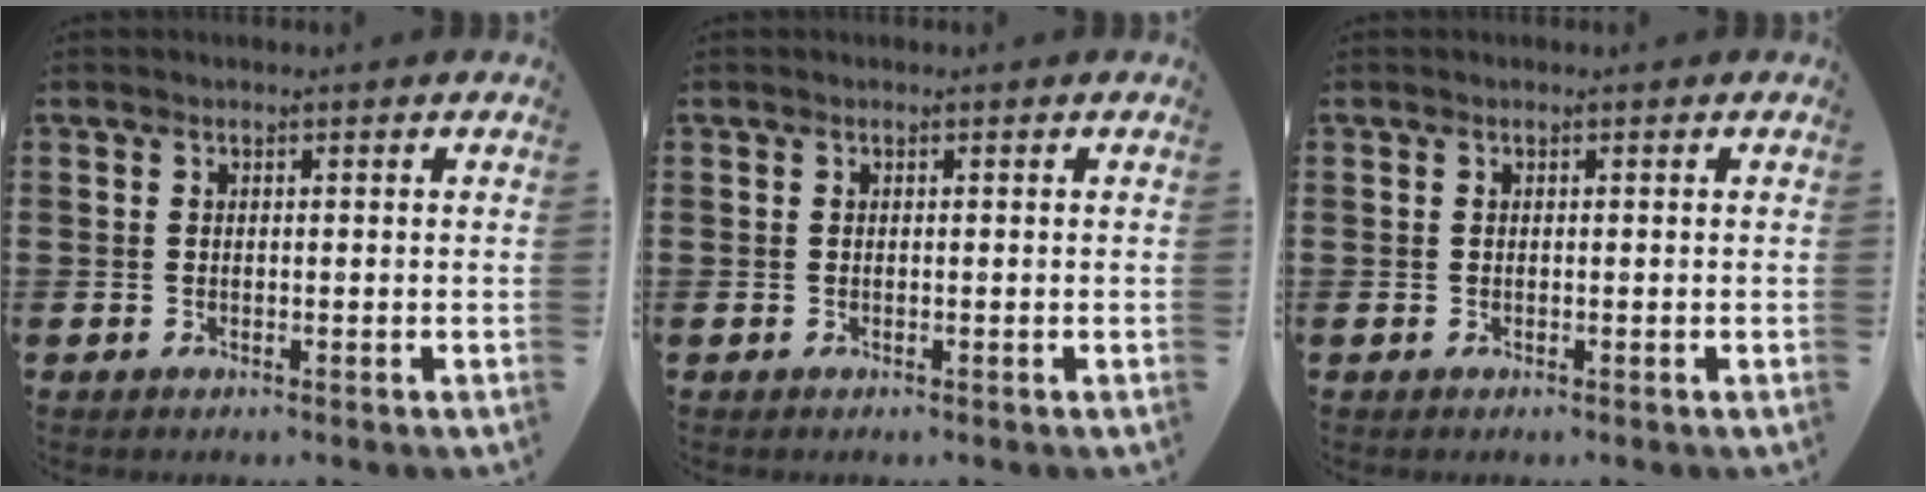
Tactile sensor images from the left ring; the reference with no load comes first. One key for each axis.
{"total": 0.0}
{"total": 0.0}